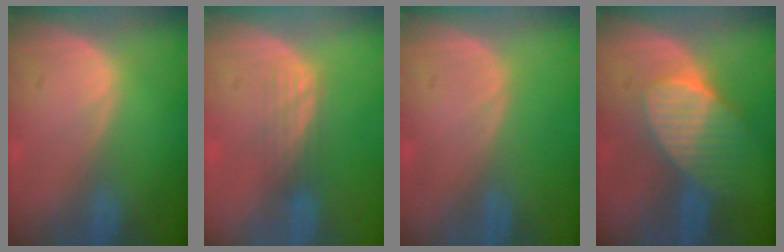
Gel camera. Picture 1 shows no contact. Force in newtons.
{"total": 2.9, "press": 2.5, "slide": 1.5}
{"total": 0.0}
{"total": 7.4, "press": 6.8, "slide": 2.8}